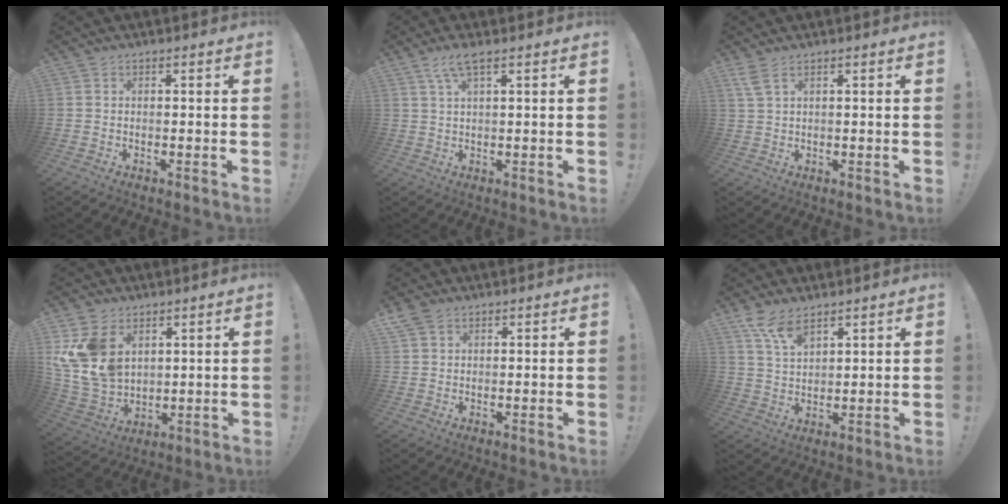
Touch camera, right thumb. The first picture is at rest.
{"total": 4.6, "force": [2.6, 0.8, 3.7], "torque": [-0.081, -0.001, 0.048]}
{"total": 3.6, "force": [2.2, 0.8, 2.8], "torque": [-0.048, -0.007, 0.038]}
{"total": 13.1, "force": [5.4, 9.6, 7.1], "torque": [-0.157, -0.029, 0.110]}
{"total": 3.9, "force": [2.7, 2.4, 1.5], "torque": [-0.020, -0.012, 0.050]}
{"total": 7.9, "force": [5.9, 2.8, 4.5], "torque": [-0.085, -0.030, 0.111]}